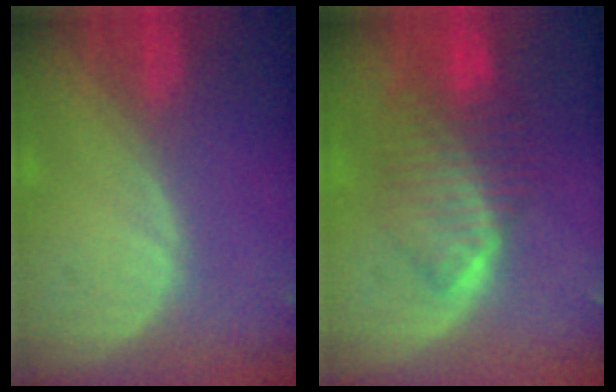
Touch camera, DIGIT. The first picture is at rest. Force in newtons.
{"total": 7.5, "press": 7.3, "slide": 1.6}